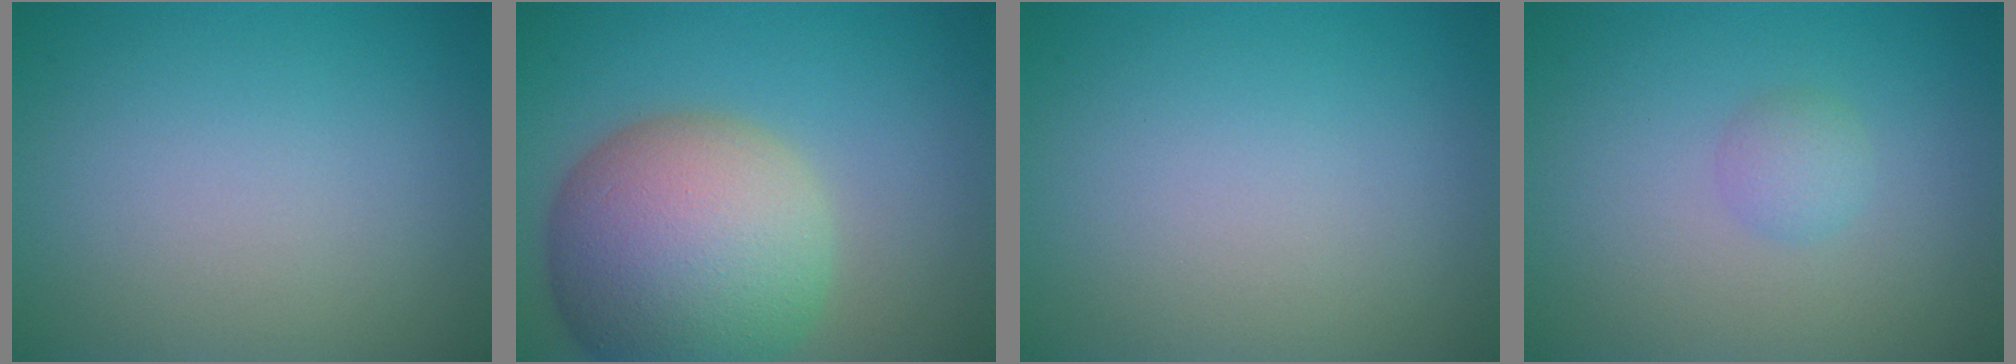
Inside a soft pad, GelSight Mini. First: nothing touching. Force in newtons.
{"total": 12.6, "press": 12.5, "slide": 1.0}
{"total": 0.0}
{"total": 1.3, "press": 1.3, "slide": 0.1}